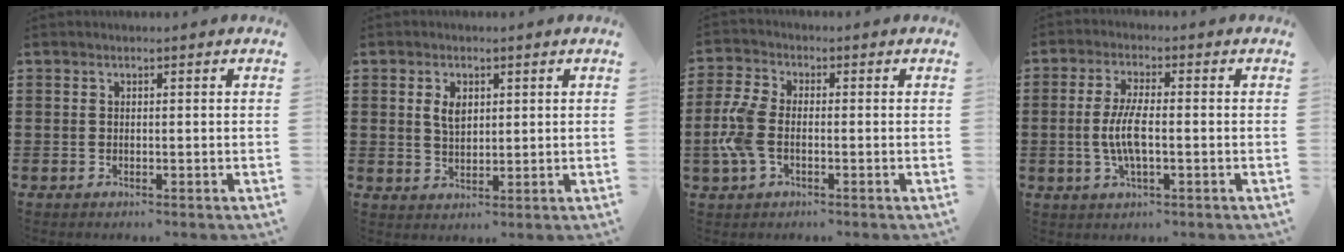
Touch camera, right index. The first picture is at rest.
{"total": 3.3, "force": [1.1, 1.9, 2.5], "torque": [-0.046, 0.005, 0.016]}
{"total": 6.1, "force": [-1.3, 3.4, 4.9], "torque": [-0.135, -0.007, -0.036]}
{"total": 5.6, "force": [-0.9, 1.7, 5.3], "torque": [-0.122, -0.004, -0.025]}